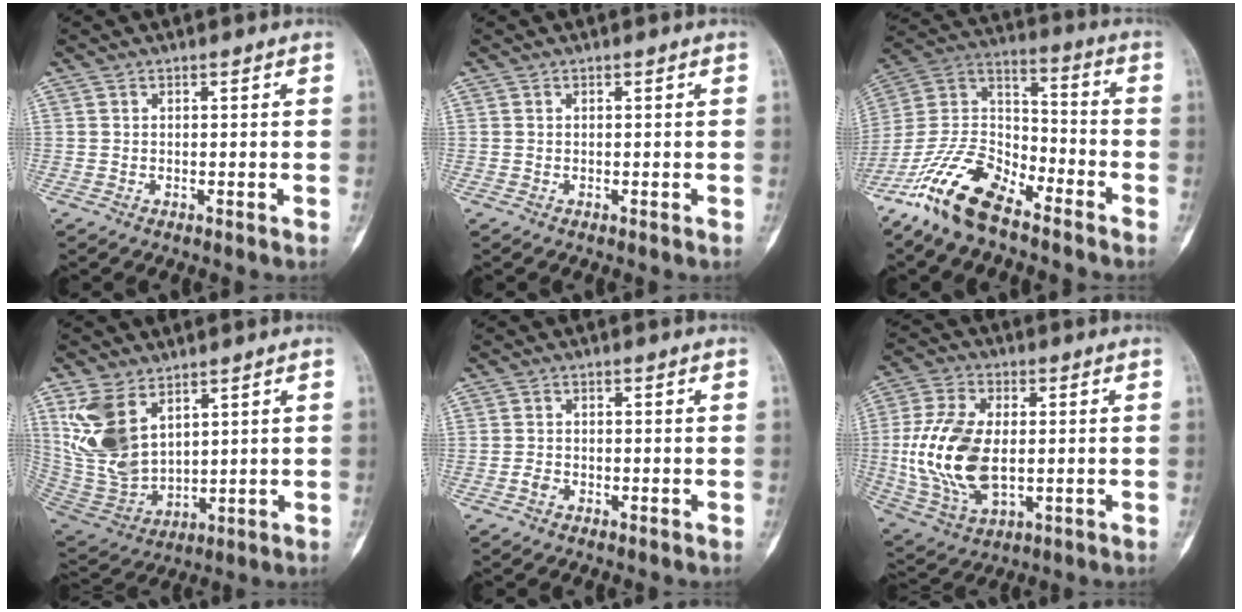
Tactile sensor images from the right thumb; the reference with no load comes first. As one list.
[{"total": 0.0}, {"total": 16.5, "force": [-11.8, 6.7, 9.4], "torque": [-0.179, 0.071, -0.229]}, {"total": 13.5, "force": [6.3, 7.9, 9.0], "torque": [-0.173, -0.027, 0.149]}, {"total": 1.3, "force": [-0.8, 0.8, 0.7], "torque": [-0.012, 0.003, -0.019]}, {"total": 17.1, "force": [-0.5, 9.9, 13.9], "torque": [-0.282, -0.005, 0.002]}]